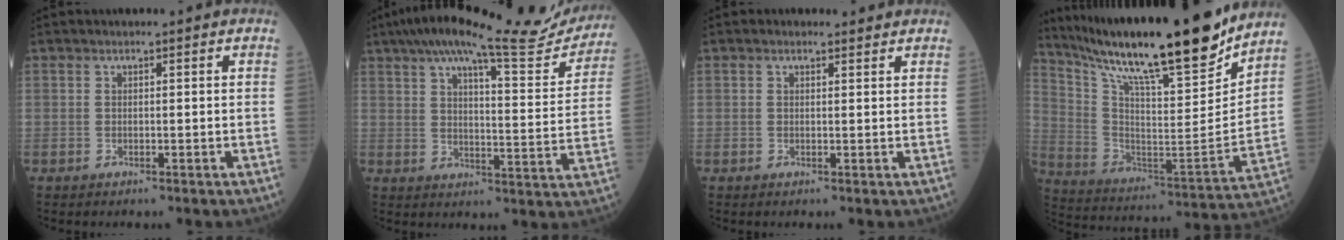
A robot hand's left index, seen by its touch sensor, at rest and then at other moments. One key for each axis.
{"total": 21.7, "fx": 19.3, "fy": 2.4, "fz": 9.5, "tx": -0.143, "ty": -0.023, "tz": 0.244}
{"total": 1.0, "fx": 0.8, "fy": 0.5, "fz": 0.2, "tx": -0.007, "ty": 0.003, "tz": 0.008}
{"total": 25.4, "fx": 21.1, "fy": 2.2, "fz": 14.1, "tx": -0.256, "ty": -0.039, "tz": 0.336}